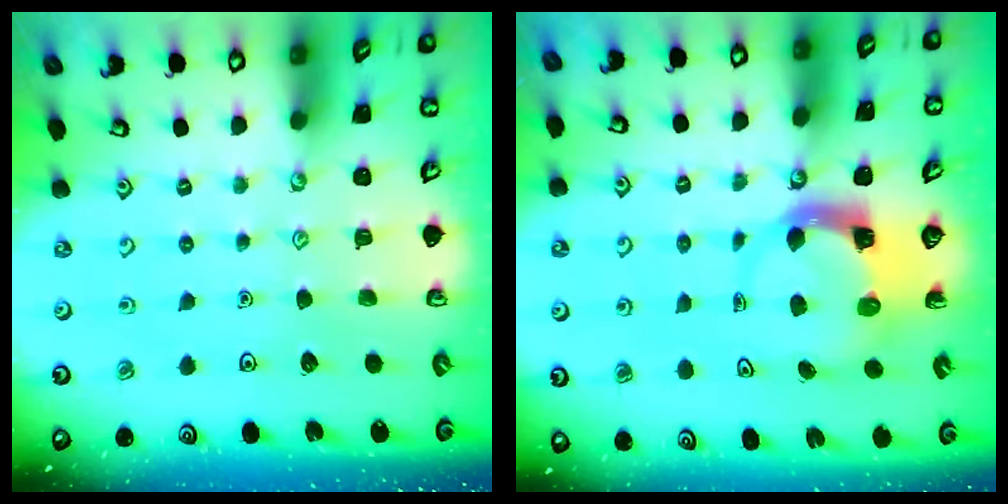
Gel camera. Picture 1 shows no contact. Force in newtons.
{"total": 3.8, "press": 3.8, "slide": 0.6}